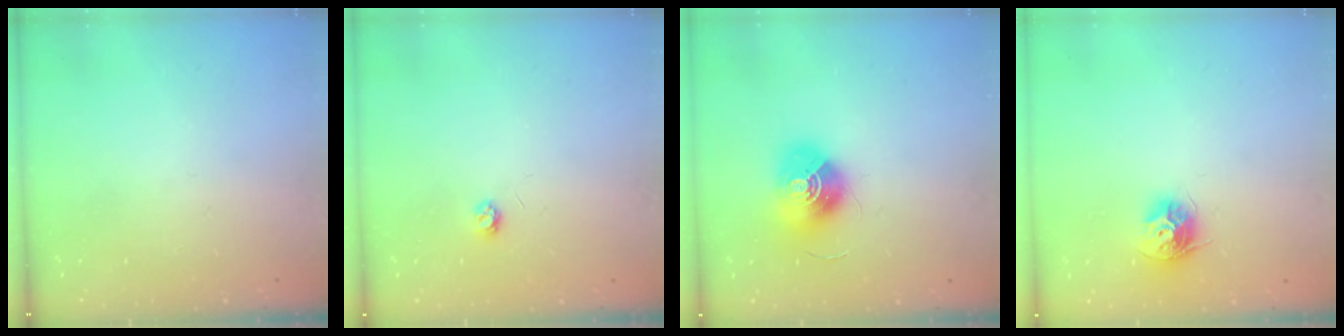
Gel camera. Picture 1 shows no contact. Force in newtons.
{"total": 3.2, "press": 3.2, "slide": 0.3}
{"total": 13.1, "press": 13.1, "slide": 0.5}
{"total": 10.1, "press": 10.1, "slide": 0.3}